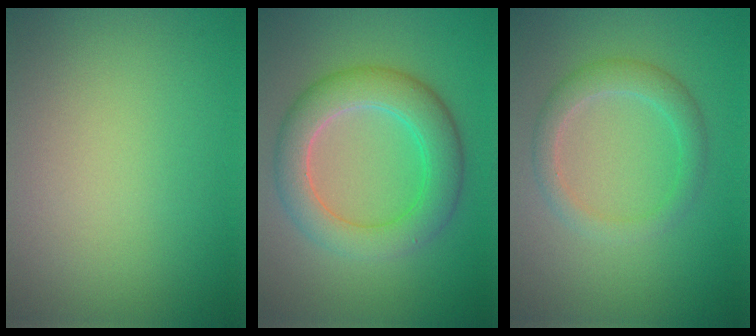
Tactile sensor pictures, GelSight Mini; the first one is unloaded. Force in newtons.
{"total": 5.8, "press": 5.8, "slide": 0.3}
{"total": 2.6, "press": 2.6, "slide": 0.1}